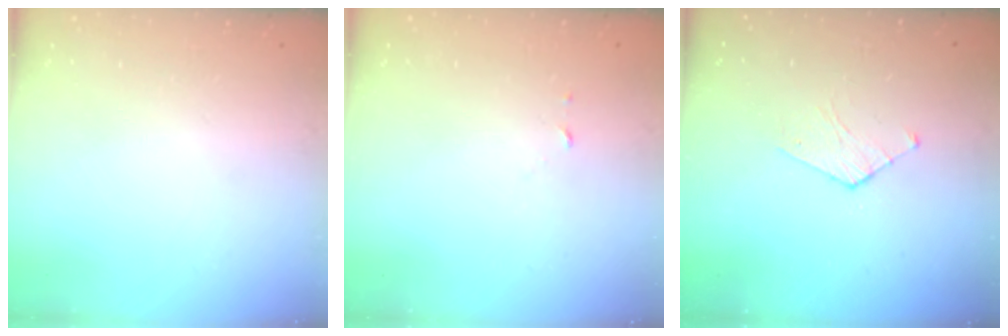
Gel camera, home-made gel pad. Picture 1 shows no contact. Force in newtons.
{"total": 2.5, "press": 2.5, "slide": 0.2}
{"total": 2.8, "press": 2.7, "slide": 0.3}